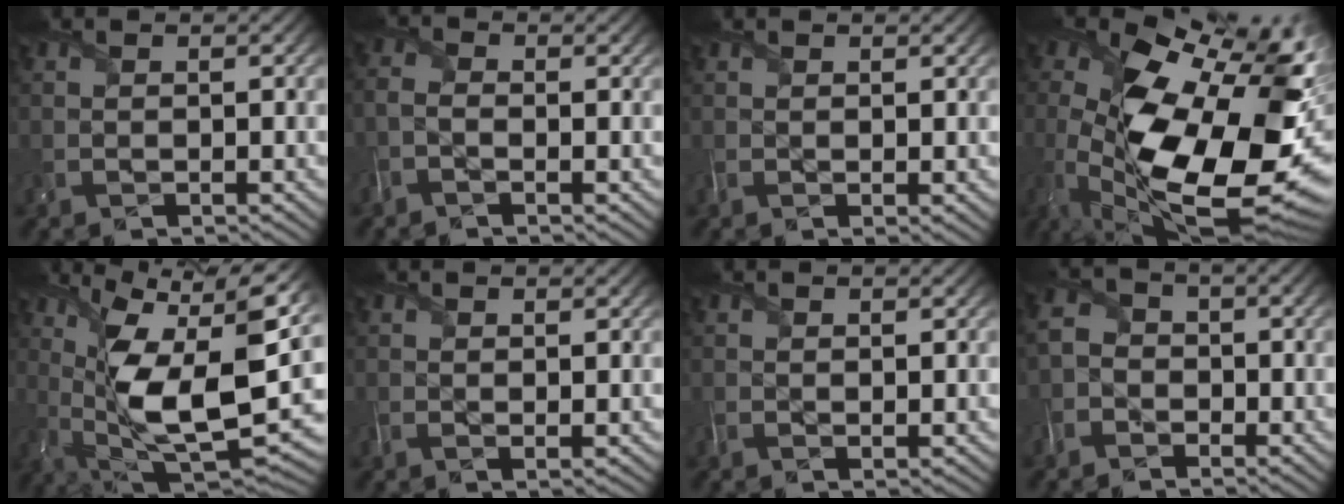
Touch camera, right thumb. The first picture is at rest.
{"total": 2.0, "force": [-1.1, 0.9, 1.4], "torque": [-0.046, -0.004, -0.035]}
{"total": 1.6, "force": [0.8, 0.4, 1.3], "torque": [-0.031, -0.001, 0.014]}
{"total": 20.6, "force": [-2.1, 10.4, 17.6], "torque": [-0.344, -0.048, -0.009]}
{"total": 17.1, "force": [2.8, 6.8, 15.4], "torque": [-0.274, -0.006, 0.059]}
{"total": 1.9, "force": [1.0, 0.6, 1.5], "torque": [-0.036, -0.002, 0.020]}
{"total": 1.5, "force": [0.9, 0.6, 1.1], "torque": [-0.028, -0.001, 0.018]}
{"total": 3.2, "force": [-1.6, 2.5, 1.1], "torque": [-0.034, -0.002, -0.044]}